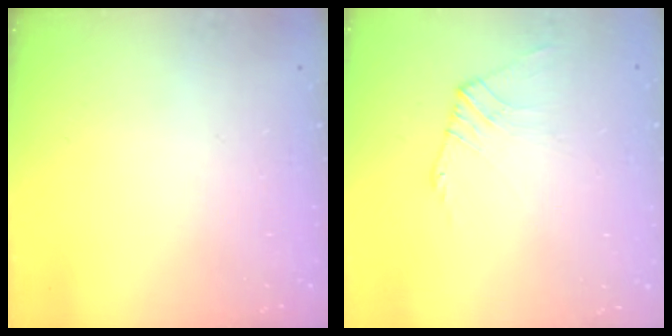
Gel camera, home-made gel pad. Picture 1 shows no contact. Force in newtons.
{"total": 2.0, "press": 2.0, "slide": 0.4}